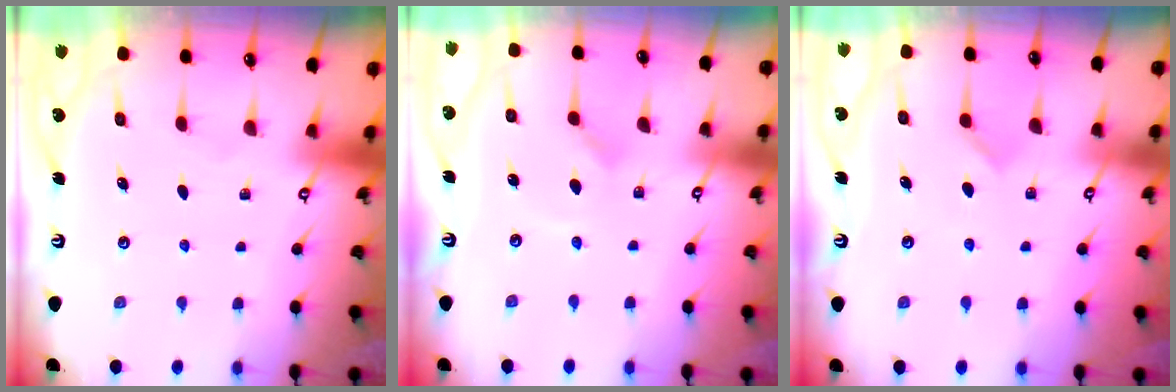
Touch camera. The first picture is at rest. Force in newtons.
{"total": 2.2, "press": 2.2, "slide": 0.2}
{"total": 4.9, "press": 4.9, "slide": 0.5}